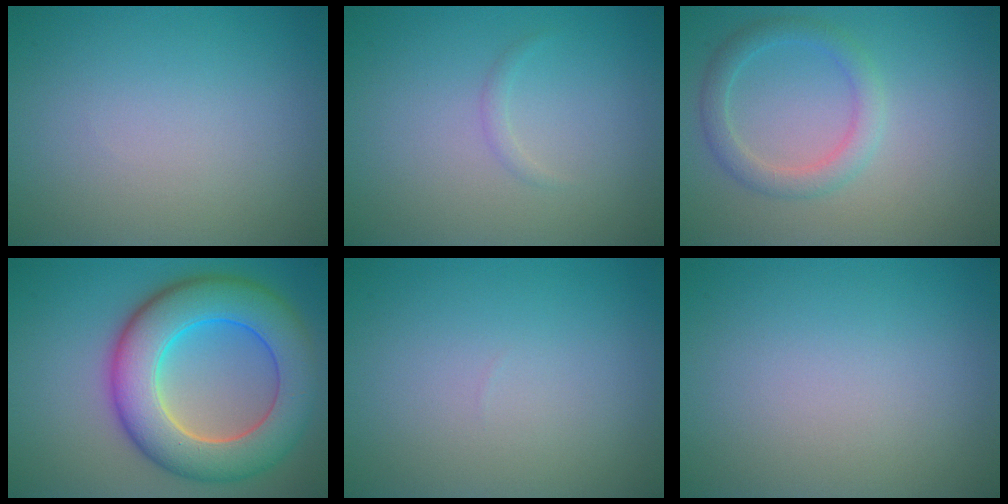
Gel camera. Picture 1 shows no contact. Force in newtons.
{"total": 0.7, "press": 0.7, "slide": 0.1}
{"total": 2.5, "press": 2.5, "slide": 0.0}
{"total": 10.4, "press": 10.4, "slide": 0.4}
{"total": 0.0}
{"total": 0.0}